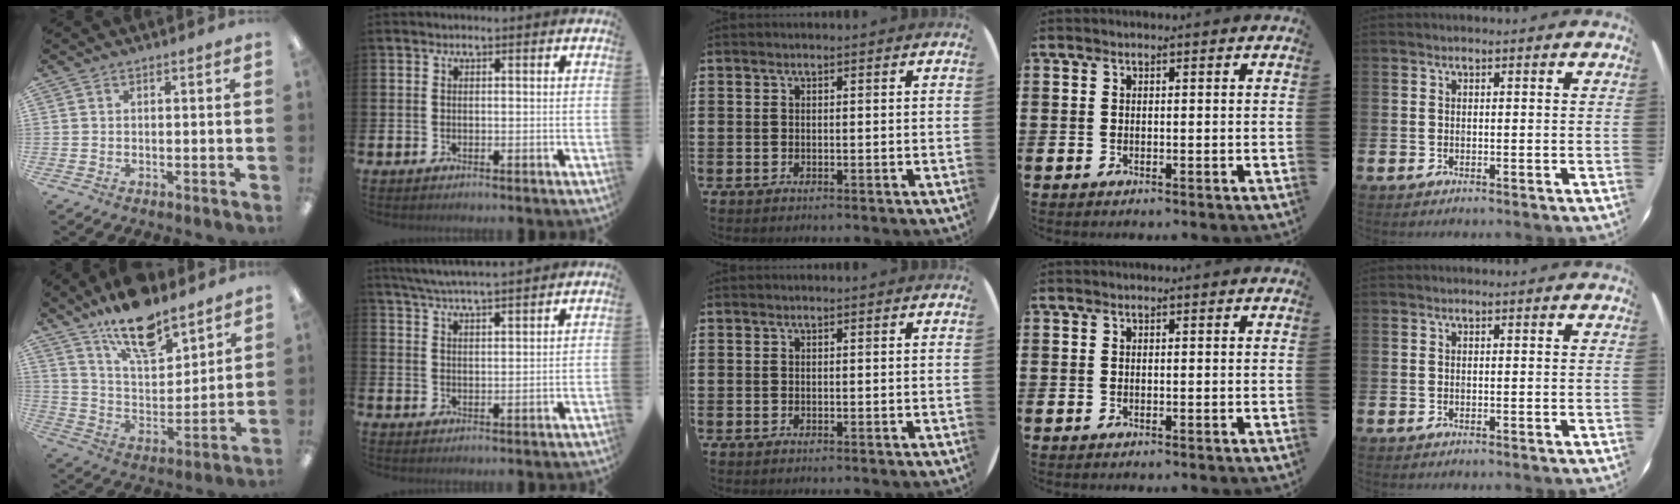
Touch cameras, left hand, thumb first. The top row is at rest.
{"thumb": {"total": 16.2, "force": [12.9, 5.7, 8.0], "torque": [-0.137, -0.078, 0.225]}, "index": {"total": 5.4, "force": [5.2, 0.0, 1.3], "torque": [-0.042, -0.021, 0.094]}}